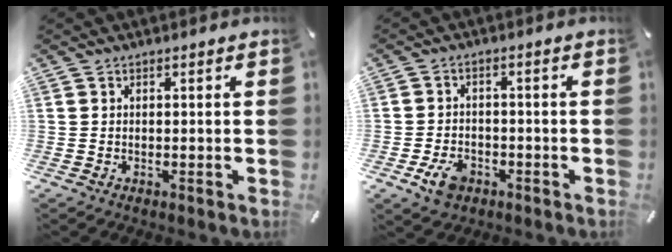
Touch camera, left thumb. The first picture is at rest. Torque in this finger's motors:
{"motor_torque": [-0.03, 0.15, 0.03, -0.01, 0.03]}